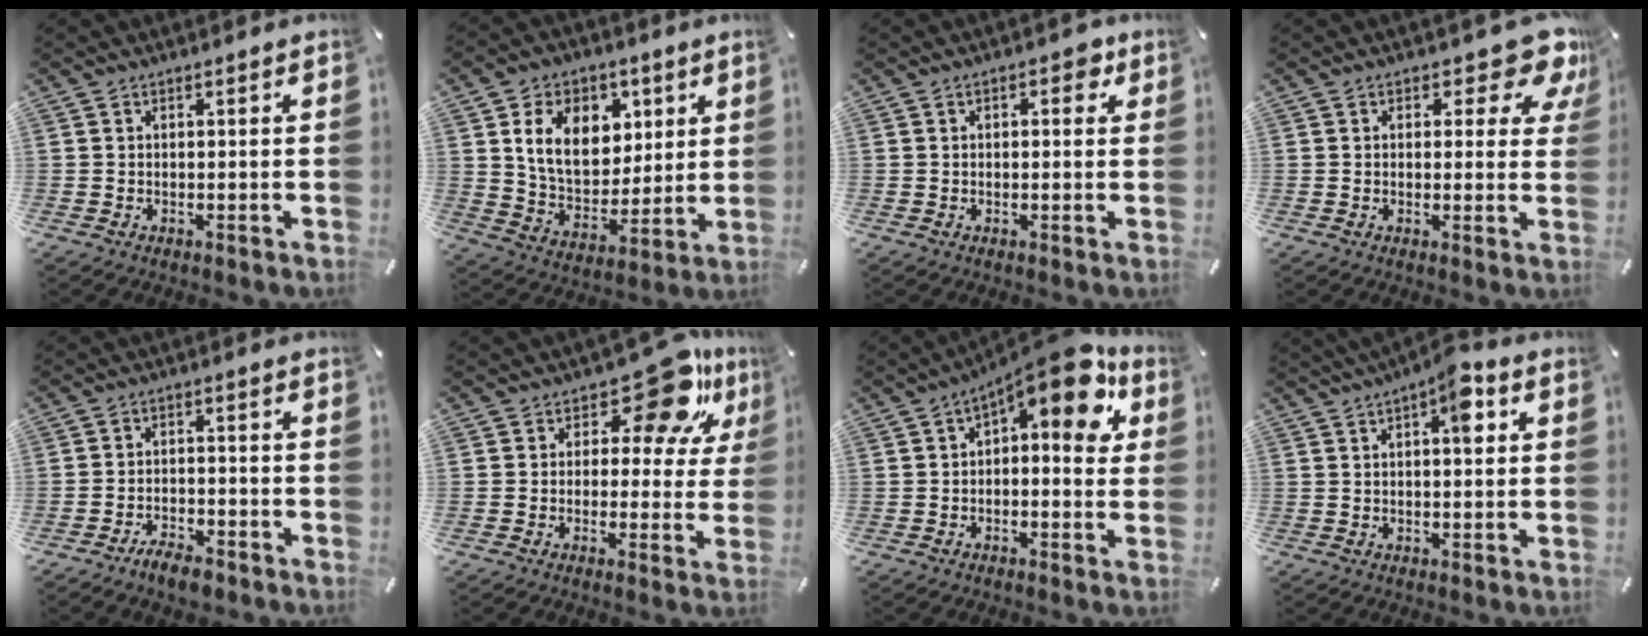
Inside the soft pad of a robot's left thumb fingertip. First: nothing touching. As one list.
[{"total": 14.7, "force": [5.3, 11.1, 8.1], "torque": [-0.131, -0.008, 0.101]}, {"total": 3.2, "force": [0.6, 2.1, 2.3], "torque": [-0.024, 0.003, 0.002]}, {"total": 9.5, "force": [6.0, 4.1, 6.2], "torque": [-0.060, -0.040, 0.097]}, {"total": 5.0, "force": [-4.3, 1.6, 1.9], "torque": [-0.030, 0.022, -0.080]}, {"total": 13.8, "force": [8.3, 6.6, 8.9], "torque": [-0.123, -0.050, 0.139]}, {"total": 12.9, "force": [6.4, 5.2, 9.9], "torque": [-0.130, -0.049, 0.101]}, {"total": 7.4, "force": [2.8, 2.8, 6.3], "torque": [-0.085, -0.005, 0.039]}]